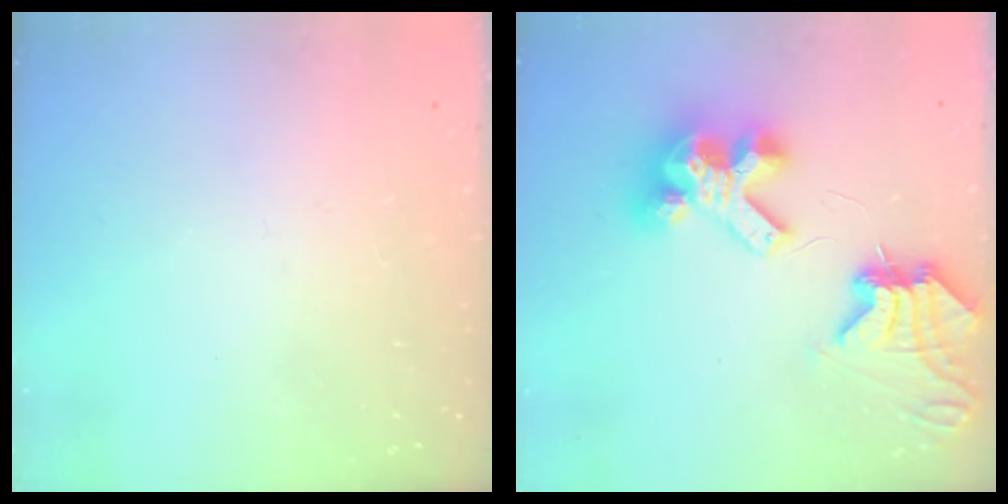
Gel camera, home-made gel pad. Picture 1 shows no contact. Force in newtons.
{"total": 12.5, "press": 12.4, "slide": 1.5}